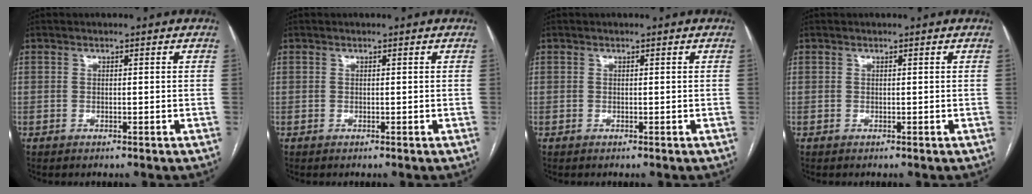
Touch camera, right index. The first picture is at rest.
{"total": 0.0}
{"total": 0.0}
{"total": 0.0}